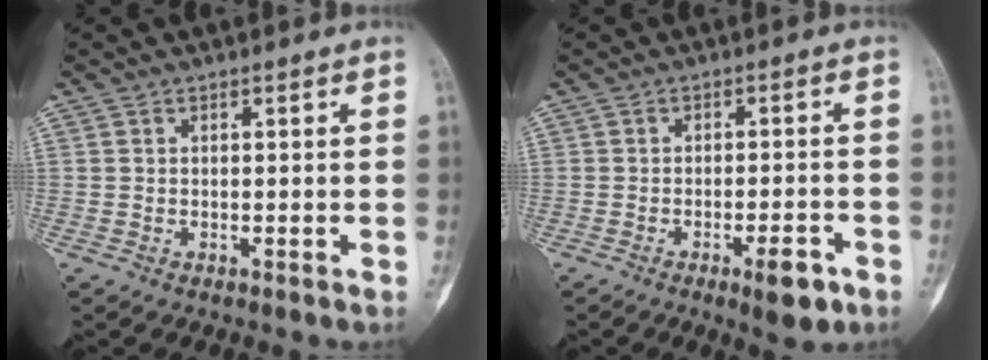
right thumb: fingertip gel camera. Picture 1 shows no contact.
{"total": 5.9, "force": [-3.1, 1.7, 4.7], "torque": [-0.061, 0.009, -0.038]}